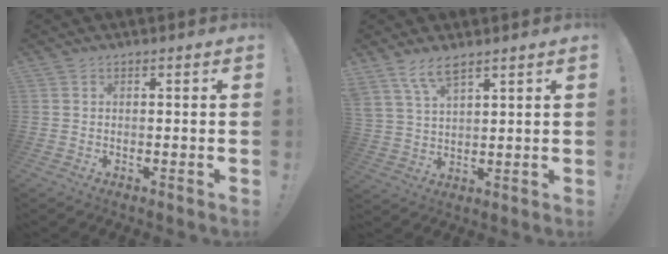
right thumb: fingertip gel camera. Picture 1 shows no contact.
{"total": 6.8, "force": [5.1, 2.0, 4.0], "torque": [-0.085, -0.018, 0.097]}